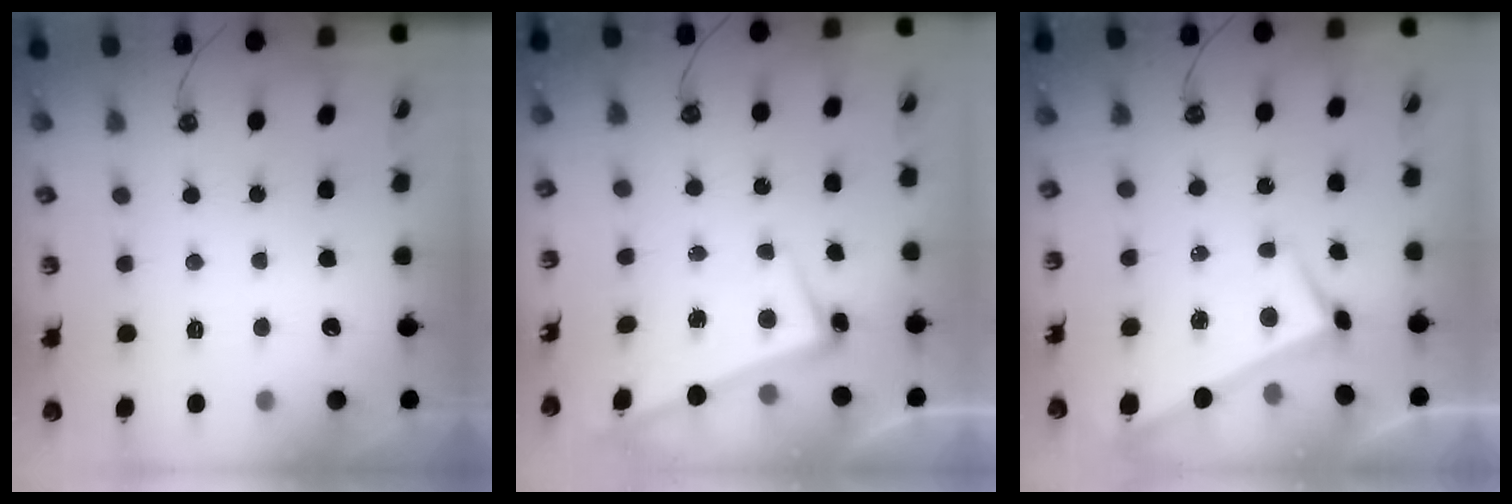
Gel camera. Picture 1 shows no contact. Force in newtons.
{"total": 2.3, "press": 2.2, "slide": 0.9}
{"total": 2.3, "press": 2.2, "slide": 0.2}